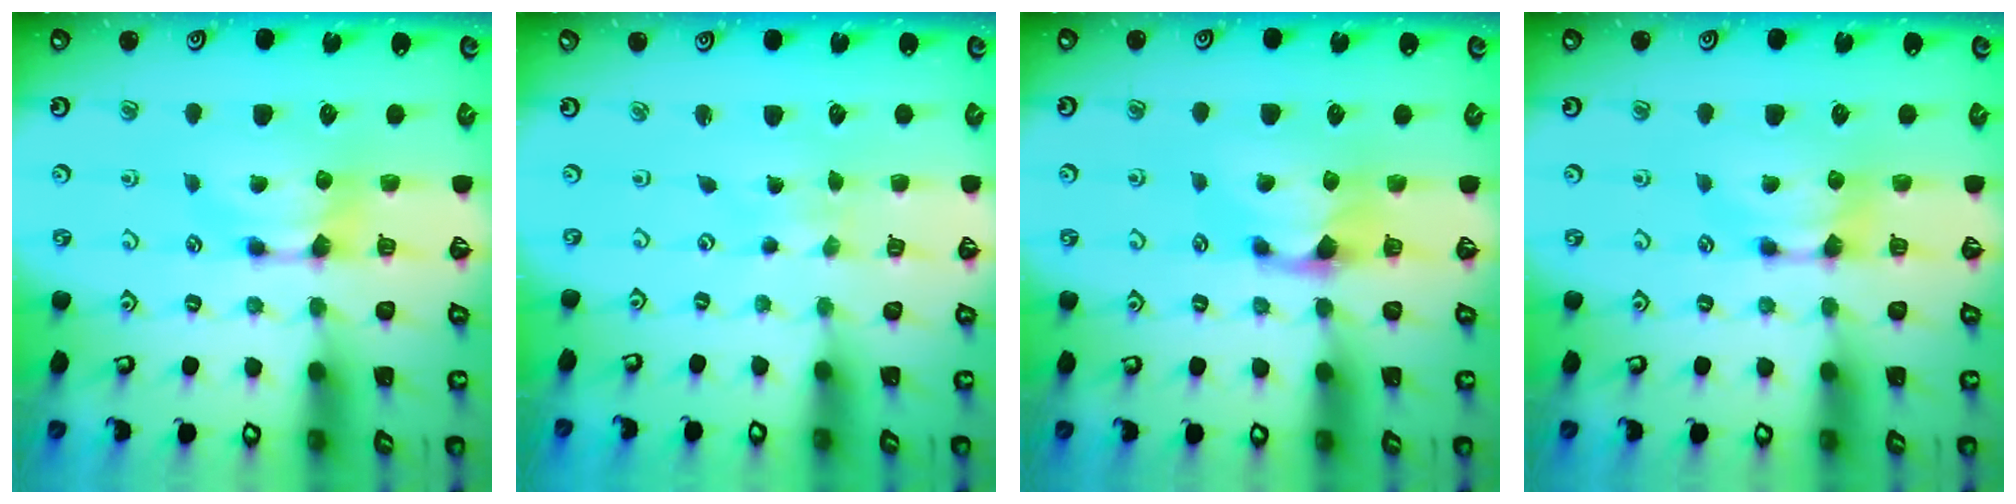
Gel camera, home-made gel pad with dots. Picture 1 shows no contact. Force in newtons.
{"total": 4.4, "press": 4.4, "slide": 0.2}
{"total": 1.0, "press": 0.1, "slide": 1.0}
{"total": 0.0}